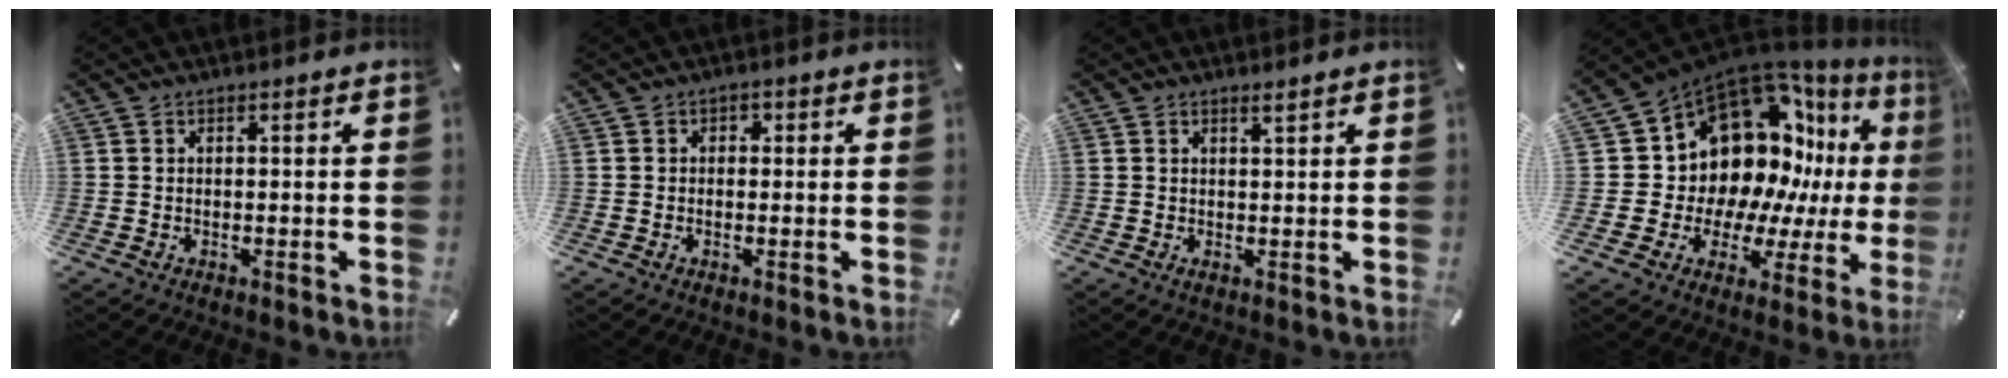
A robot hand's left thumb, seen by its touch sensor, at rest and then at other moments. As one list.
[{"total": 1.3, "force": [-0.4, 1.2, 0.4], "torque": [-0.008, 0.007, -0.010]}, {"total": 1.4, "force": [0.9, 0.0, 1.0], "torque": [-0.019, -0.003, 0.017]}, {"total": 16.5, "force": [7.6, 12.8, 7.0], "torque": [-0.091, -0.099, 0.160]}]